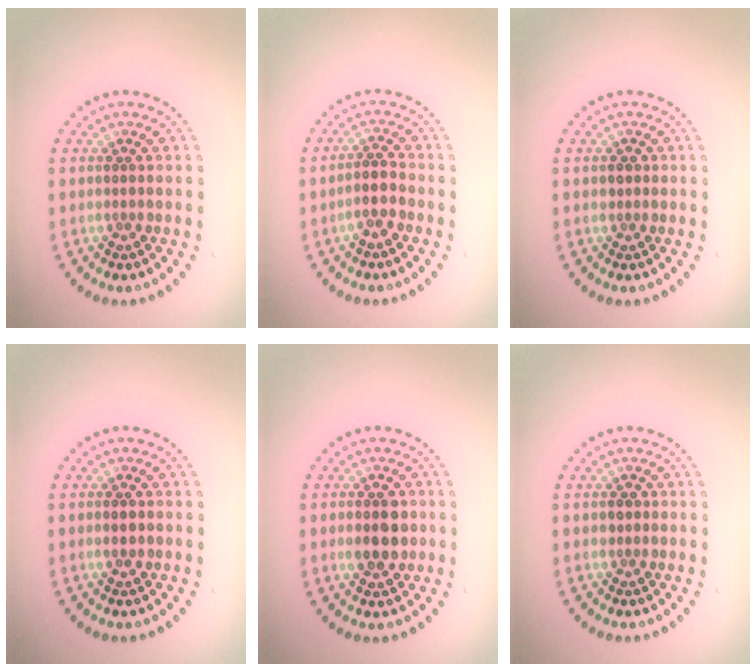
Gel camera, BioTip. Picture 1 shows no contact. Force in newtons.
{"total": 2.0, "press": 1.7, "slide": 1.1}
{"total": 0.8, "press": 0.7, "slide": 0.3}
{"total": 1.4, "press": 1.4, "slide": 0.0}
{"total": 3.1, "press": 3.1, "slide": 0.2}
{"total": 0.8, "press": 0.7, "slide": 0.3}